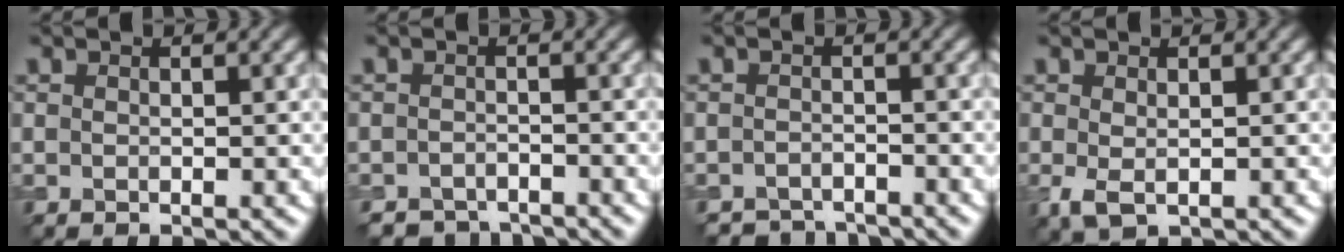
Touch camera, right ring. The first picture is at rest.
{"total": 2.9, "force": [-2.8, 0.8, 0.0], "torque": [0.008, -0.002, -0.051]}
{"total": 2.9, "force": [-2.8, 0.6, -0.1], "torque": [0.009, 0.001, -0.051]}
{"total": 1.9, "force": [-0.3, 1.1, 1.6], "torque": [-0.038, -0.006, -0.005]}